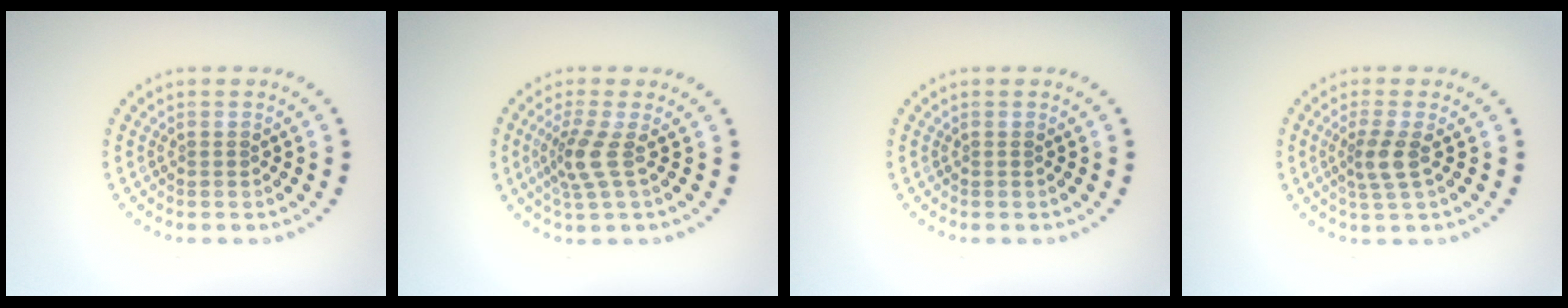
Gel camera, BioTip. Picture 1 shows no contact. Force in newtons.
{"total": 2.6, "press": 1.8, "slide": 1.9}
{"total": 0.0}
{"total": 2.3, "press": 1.9, "slide": 1.4}